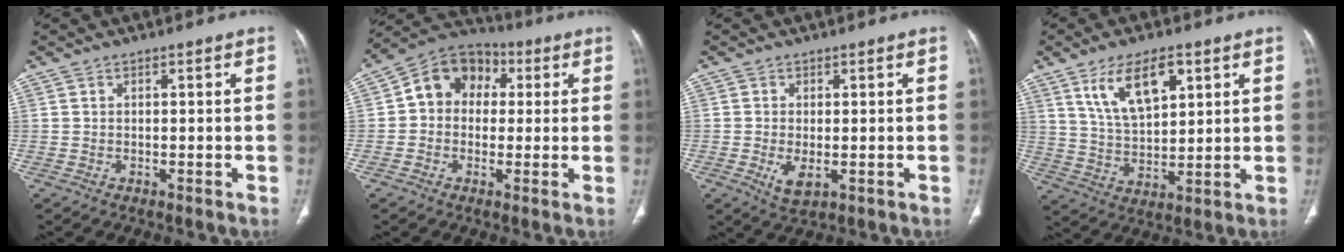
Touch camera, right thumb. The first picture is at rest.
{"total": 11.0, "force": [1.8, 9.0, 6.0], "torque": [-0.068, 0.028, 0.013]}
{"total": 4.0, "force": [-0.9, 1.9, 3.3], "torque": [-0.063, -0.010, -0.008]}
{"total": 11.8, "force": [5.8, 5.5, 8.7], "torque": [-0.141, -0.022, 0.119]}